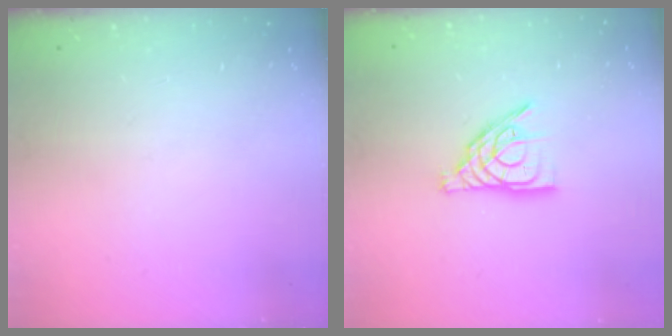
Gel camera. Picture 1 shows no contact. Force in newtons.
{"total": 10.4, "press": 10.4, "slide": 1.2}